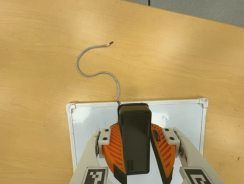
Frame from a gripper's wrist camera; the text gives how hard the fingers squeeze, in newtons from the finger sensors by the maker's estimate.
{"total": 9.0, "left": 9.5, "right": 8.6}